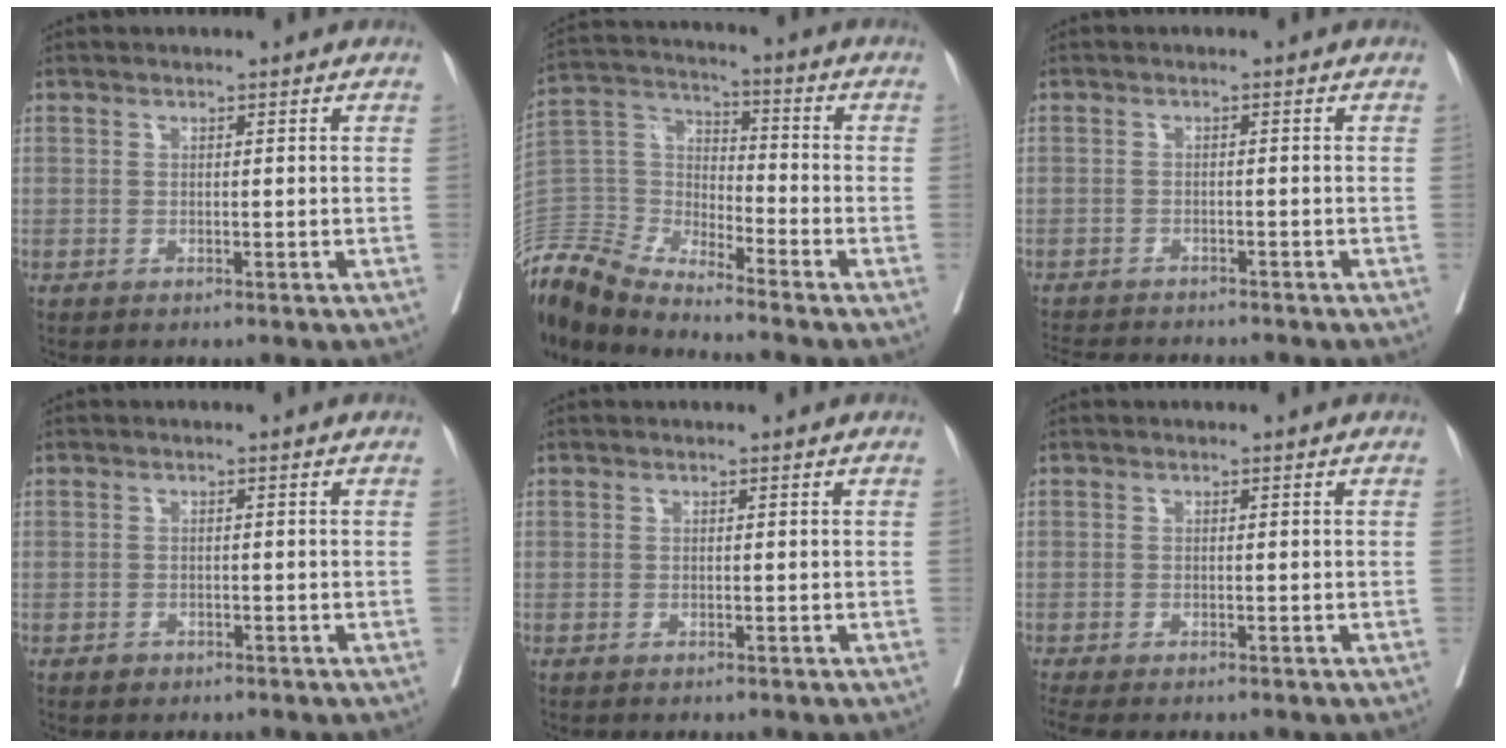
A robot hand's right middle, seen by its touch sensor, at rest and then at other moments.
{"total": 12.9, "force": [-12.4, 0.7, 3.1], "torque": [-0.065, 0.017, -0.254]}
{"total": 9.4, "force": [-8.7, 1.6, 3.2], "torque": [-0.048, -0.008, -0.122]}
{"total": 1.0, "force": [-0.7, 0.7, 0.2], "torque": [-0.001, 0.003, -0.009]}
{"total": 0.0}
{"total": 2.4, "force": [-2.1, 0.2, 1.1], "torque": [-0.017, -0.007, -0.035]}